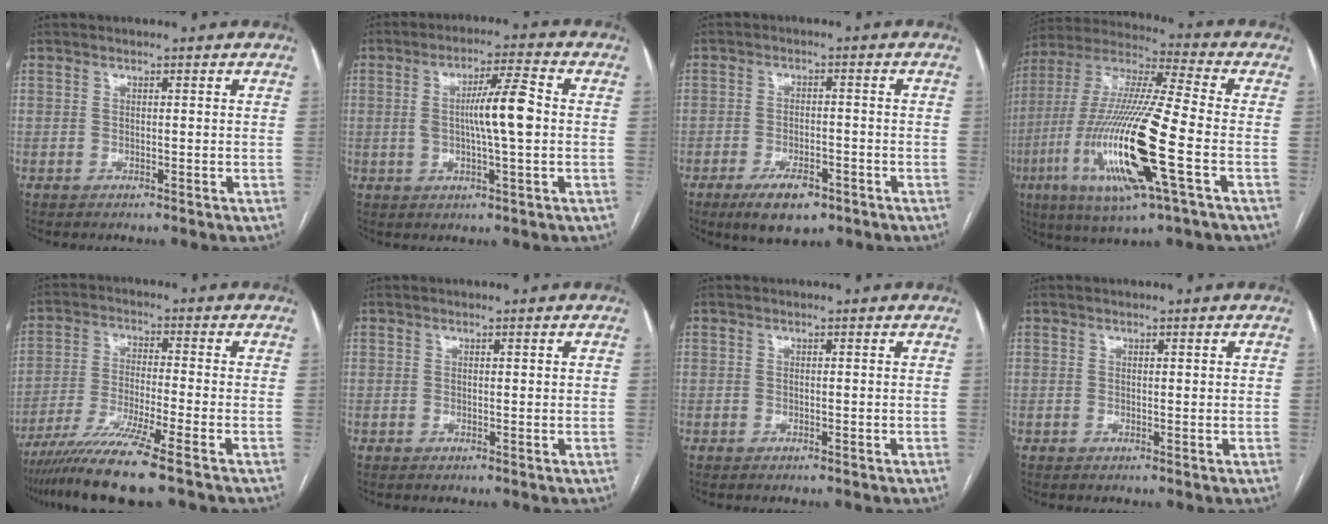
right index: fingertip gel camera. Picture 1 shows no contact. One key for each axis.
{"total": 8.3, "fx": 0.2, "fy": 0.9, "fz": 8.2, "tx": -0.143, "ty": 0.013, "tz": 0.001}
{"total": 6.7, "fx": -4.2, "fy": 2.7, "fz": 4.6, "tx": -0.080, "ty": -0.005, "tz": -0.063}
{"total": 22.0, "fx": -6.4, "fy": 1.8, "fz": 21.0, "tx": -0.456, "ty": -0.029, "tz": -0.122}
{"total": 11.0, "fx": -8.0, "fy": -1.4, "fz": 7.4, "tx": -0.136, "ty": -0.034, "tz": -0.141}
{"total": 0.8, "fx": 0.3, "fy": 0.2, "fz": 0.8, "tx": -0.014, "ty": 0.003, "tz": 0.004}
{"total": 0.0}
{"total": 1.1, "fx": 0.4, "fy": 0.3, "fz": 1.0, "tx": -0.016, "ty": 0.003, "tz": 0.006}